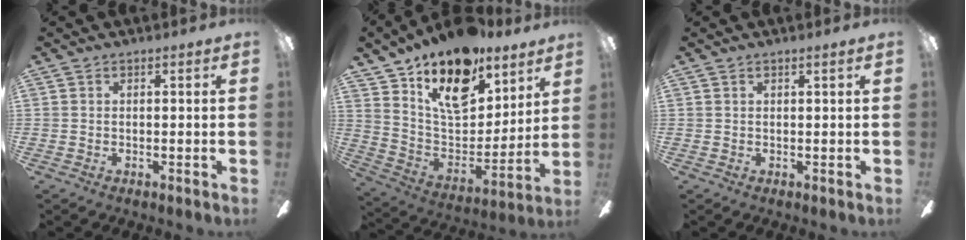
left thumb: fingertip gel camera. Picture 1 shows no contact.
{"total": 19.5, "force": [13.1, 10.3, 10.2], "torque": [-0.168, -0.075, 0.234]}
{"total": 0.6, "force": [0.5, -0.1, 0.3], "torque": [-0.005, -0.001, 0.010]}